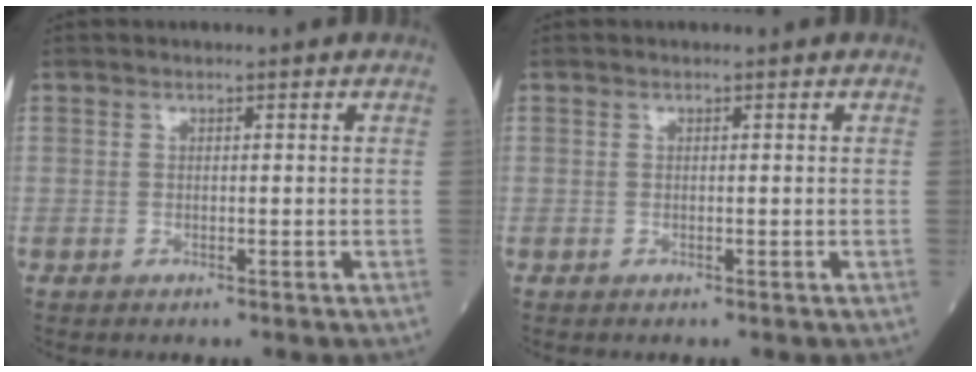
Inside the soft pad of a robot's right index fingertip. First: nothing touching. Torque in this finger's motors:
{"motor_torque": [0.01, -0.01, 0.00, -0.01]}